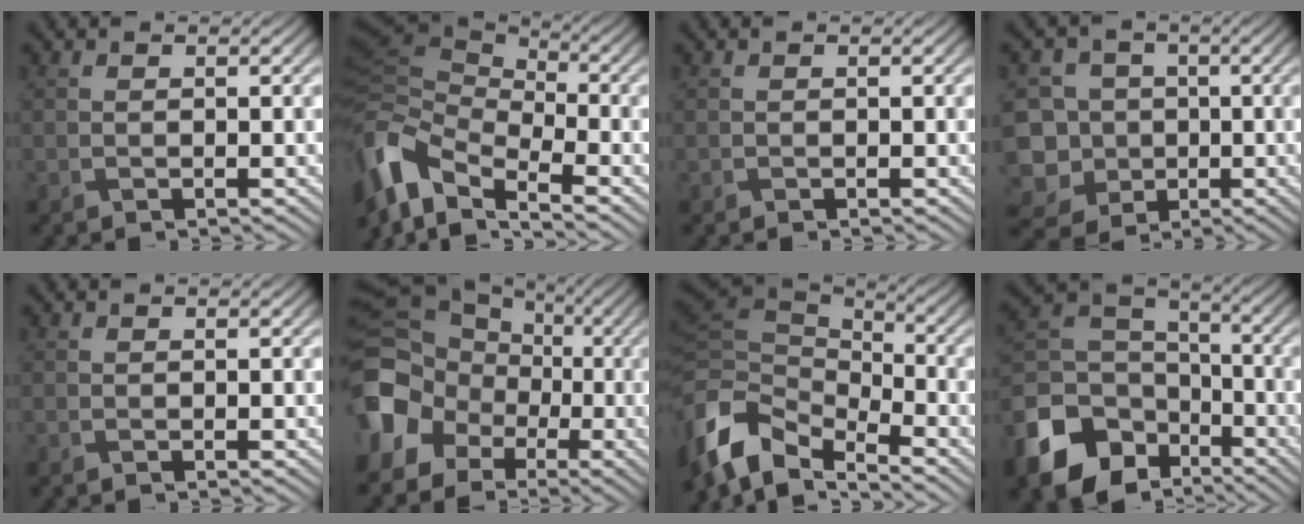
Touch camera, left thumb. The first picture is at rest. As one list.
[{"total": 11.6, "force": [-5.5, 6.8, 7.7], "torque": [-0.220, -0.014, -0.104]}, {"total": 0.0}, {"total": 11.5, "force": [-3.2, 10.5, 3.2], "torque": [-0.127, -0.019, -0.080]}, {"total": 0.0}, {"total": 16.0, "force": [-3.0, 14.2, 6.8], "torque": [-0.198, -0.032, -0.095]}, {"total": 12.3, "force": [-6.7, 7.2, 7.4], "torque": [-0.192, -0.023, -0.121]}, {"total": 15.2, "force": [-7.9, 11.0, 7.0], "torque": [-0.222, -0.047, -0.141]}]